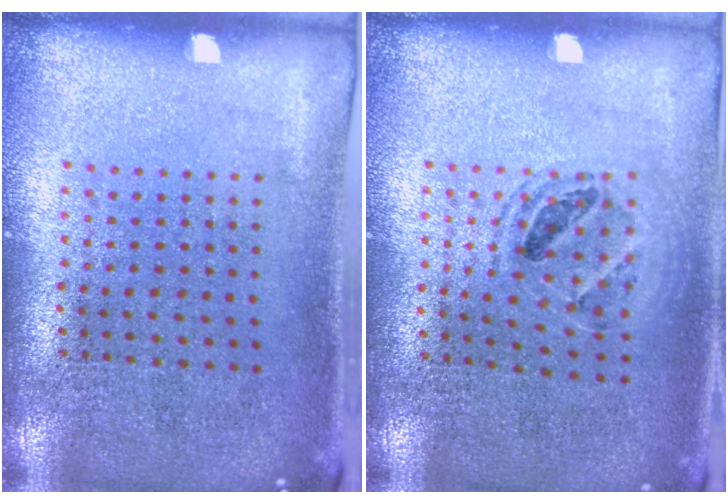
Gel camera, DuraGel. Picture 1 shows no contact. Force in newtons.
{"total": 1.1, "press": 1.1, "slide": 0.4}